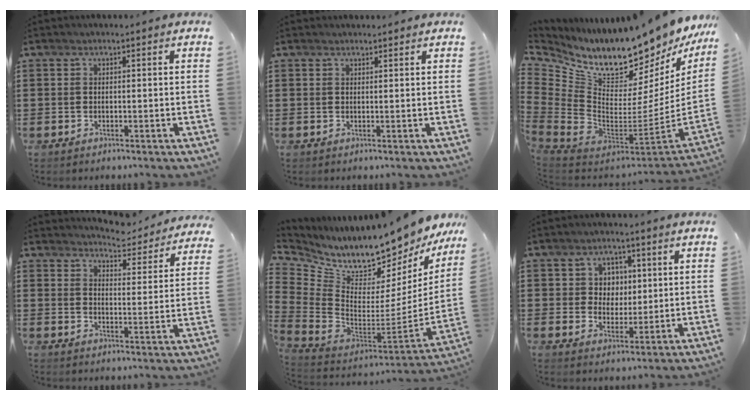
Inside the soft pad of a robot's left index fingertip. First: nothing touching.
{"total": 0.9, "force": [0.9, 0.2, 0.1], "torque": [-0.004, 0.000, 0.018]}
{"total": 12.7, "force": [11.8, 2.2, 4.4], "torque": [-0.114, -0.125, 0.195]}
{"total": 4.7, "force": [4.6, 0.2, 0.5], "torque": [-0.019, -0.039, 0.075]}
{"total": 11.3, "force": [10.9, 1.5, 2.4], "torque": [-0.079, -0.119, 0.181]}
{"total": 4.2, "force": [1.5, 3.7, 1.3], "torque": [-0.037, 0.011, 0.022]}